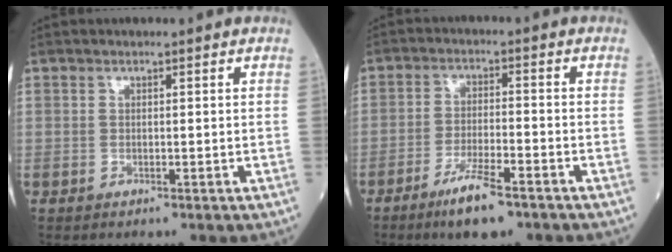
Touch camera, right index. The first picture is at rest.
{"total": 7.4, "force": [-5.1, 1.1, 5.3], "torque": [-0.101, -0.010, -0.087]}